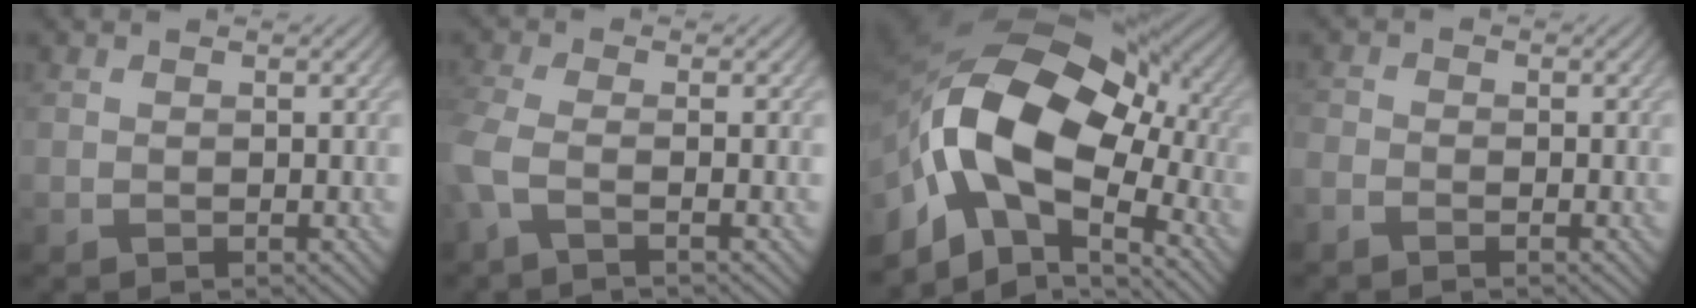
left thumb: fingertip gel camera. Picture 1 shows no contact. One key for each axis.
{"total": 3.6, "fx": -1.6, "fy": 0.8, "fz": 3.2, "tx": -0.080, "ty": -0.008, "tz": -0.050}
{"total": 18.2, "fx": -2.5, "fy": 10.9, "fz": 14.3, "tx": -0.283, "ty": -0.001, "tz": -0.051}
{"total": 1.8, "fx": -1.5, "fy": 0.6, "fz": 0.6, "tx": -0.015, "ty": -0.003, "tz": -0.040}